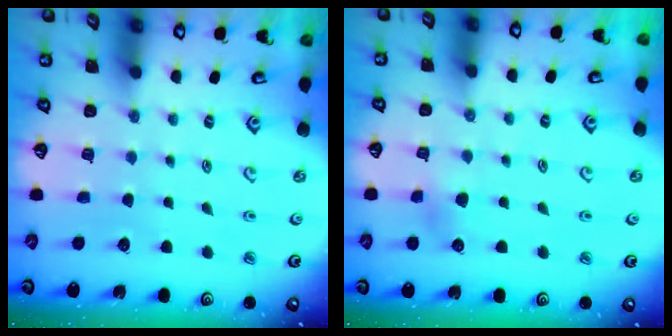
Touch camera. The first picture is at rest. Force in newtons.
{"total": 3.2, "press": 3.1, "slide": 0.5}